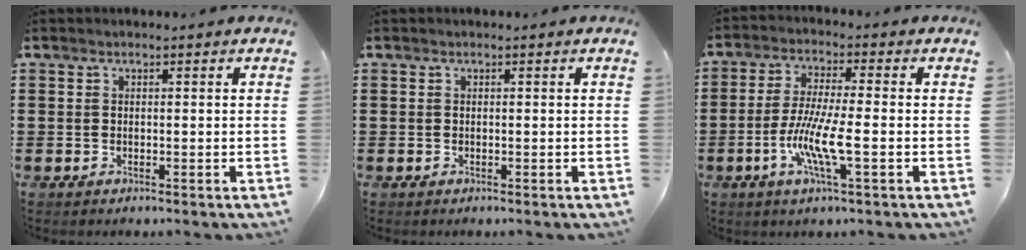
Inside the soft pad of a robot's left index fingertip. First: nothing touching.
{"total": 0.0}
{"total": 8.2, "force": [-2.7, 0.9, 7.7], "torque": [-0.162, -0.013, -0.058]}